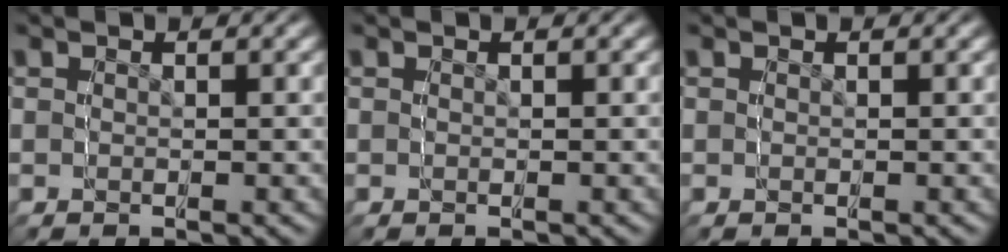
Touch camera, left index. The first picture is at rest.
{"total": 0.0}
{"total": 0.0}